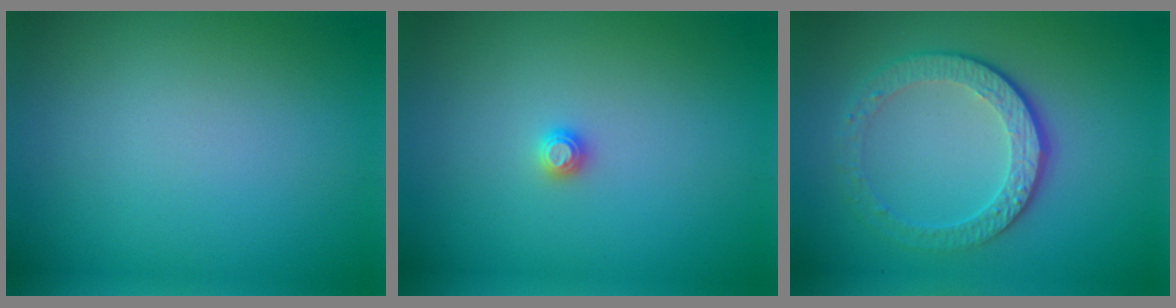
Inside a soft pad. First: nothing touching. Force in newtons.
{"total": 0.8, "press": 0.8, "slide": 0.1}
{"total": 4.5, "press": 3.2, "slide": 3.1}